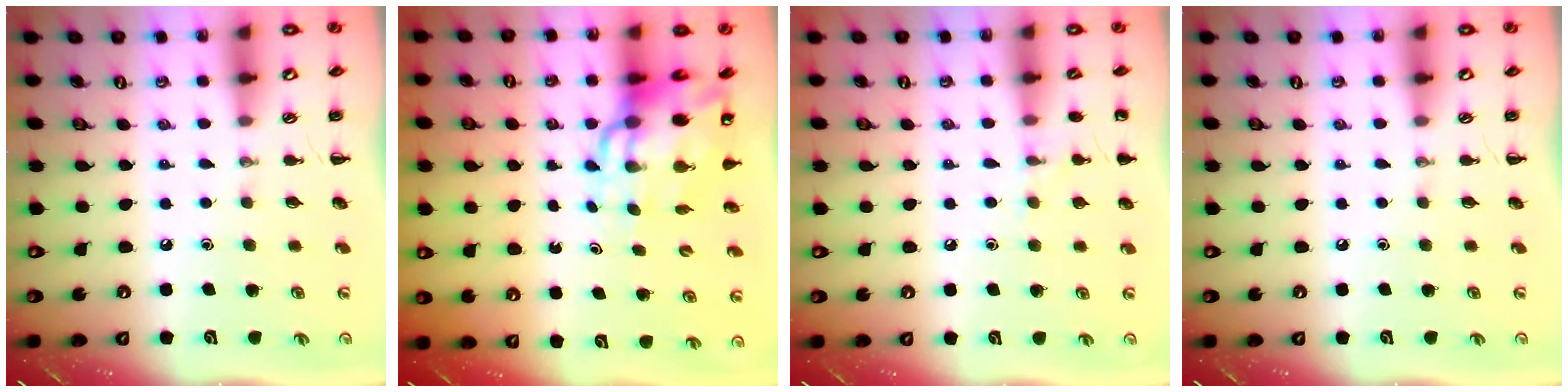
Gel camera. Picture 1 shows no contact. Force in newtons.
{"total": 11.7, "press": 11.2, "slide": 3.2}
{"total": 6.7, "press": 6.4, "slide": 1.9}
{"total": 0.0}